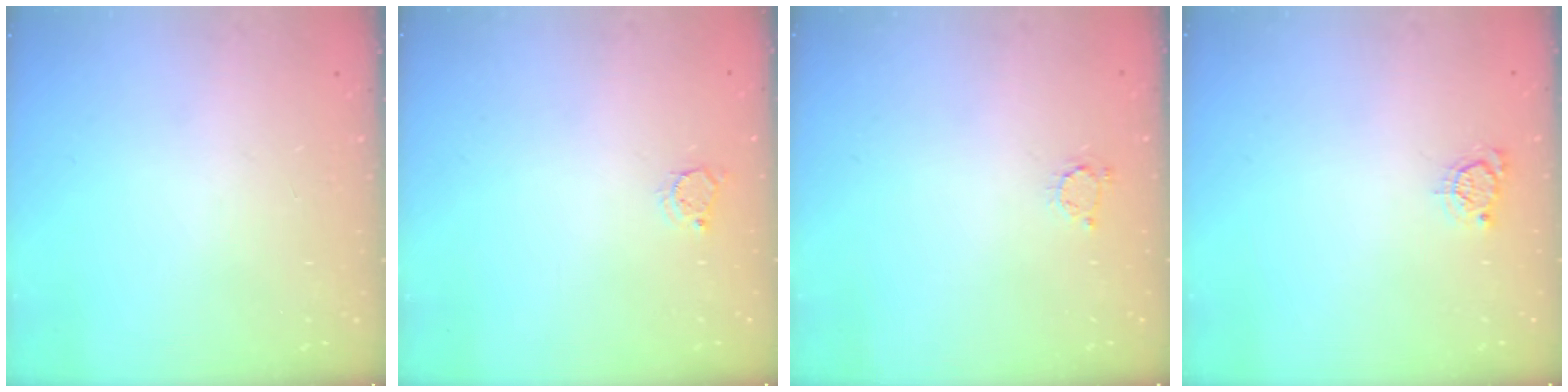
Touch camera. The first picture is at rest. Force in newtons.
{"total": 3.1, "press": 3.1, "slide": 0.4}
{"total": 3.0, "press": 3.0, "slide": 0.2}
{"total": 3.2, "press": 3.2, "slide": 0.4}